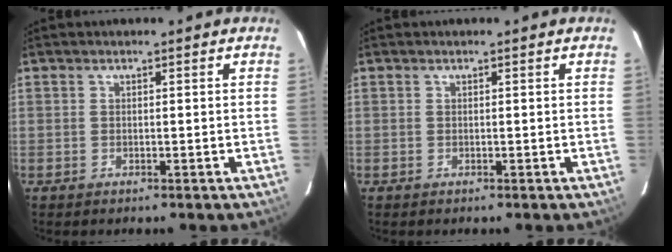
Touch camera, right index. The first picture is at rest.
{"total": 0.0}